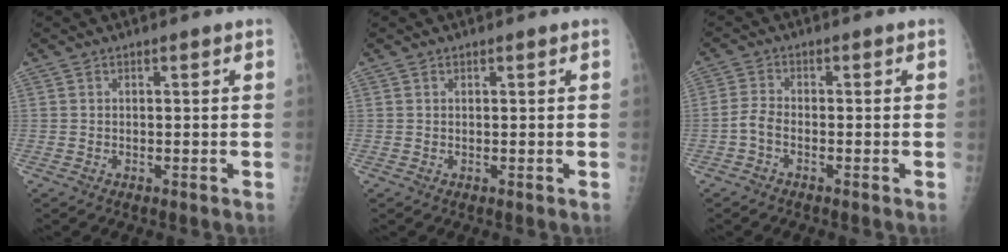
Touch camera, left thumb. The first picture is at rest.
{"total": 0.6, "force": [0.3, 0.4, 0.3], "torque": [-0.003, -0.001, 0.004]}
{"total": 2.7, "force": [-1.3, 1.4, 2.0], "torque": [-0.045, 0.009, -0.032]}